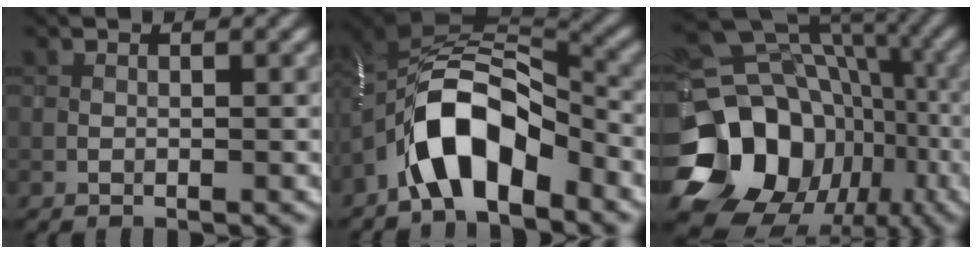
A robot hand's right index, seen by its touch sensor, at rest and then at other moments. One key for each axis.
{"total": 8.9, "fx": -4.6, "fy": 4.1, "fz": 6.4, "tx": -0.110, "ty": 0.013, "tz": -0.087}
{"total": 17.0, "fx": -5.1, "fy": 13.8, "fz": 8.5, "tx": -0.153, "ty": 0.003, "tz": -0.084}